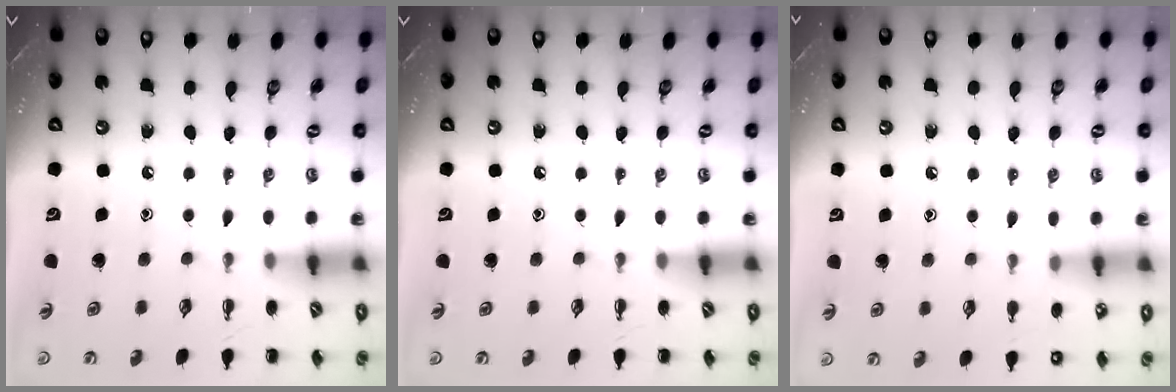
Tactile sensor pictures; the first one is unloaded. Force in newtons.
{"total": 0.0}
{"total": 7.0, "press": 6.7, "slide": 2.0}